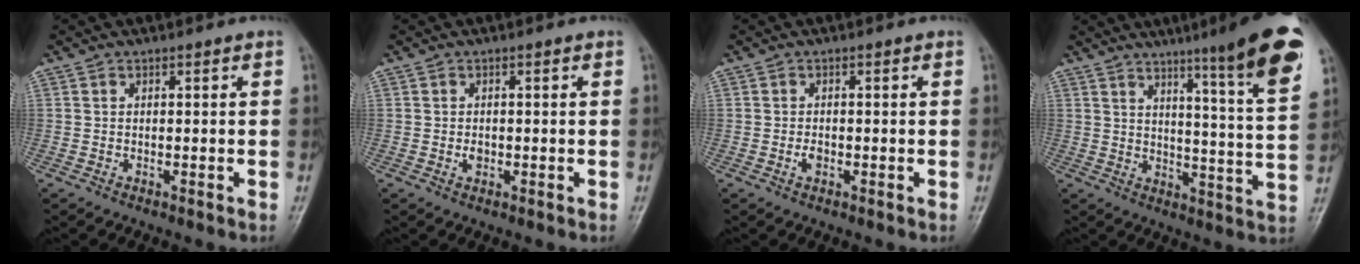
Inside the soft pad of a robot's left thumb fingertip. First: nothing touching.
{"total": 1.5, "force": [-0.3, 1.1, 1.0], "torque": [-0.008, 0.001, -0.005]}
{"total": 1.6, "force": [-0.5, 1.1, 1.1], "torque": [-0.016, 0.001, -0.011]}
{"total": 16.6, "force": [10.1, 0.9, 13.2], "torque": [-0.168, -0.053, 0.134]}